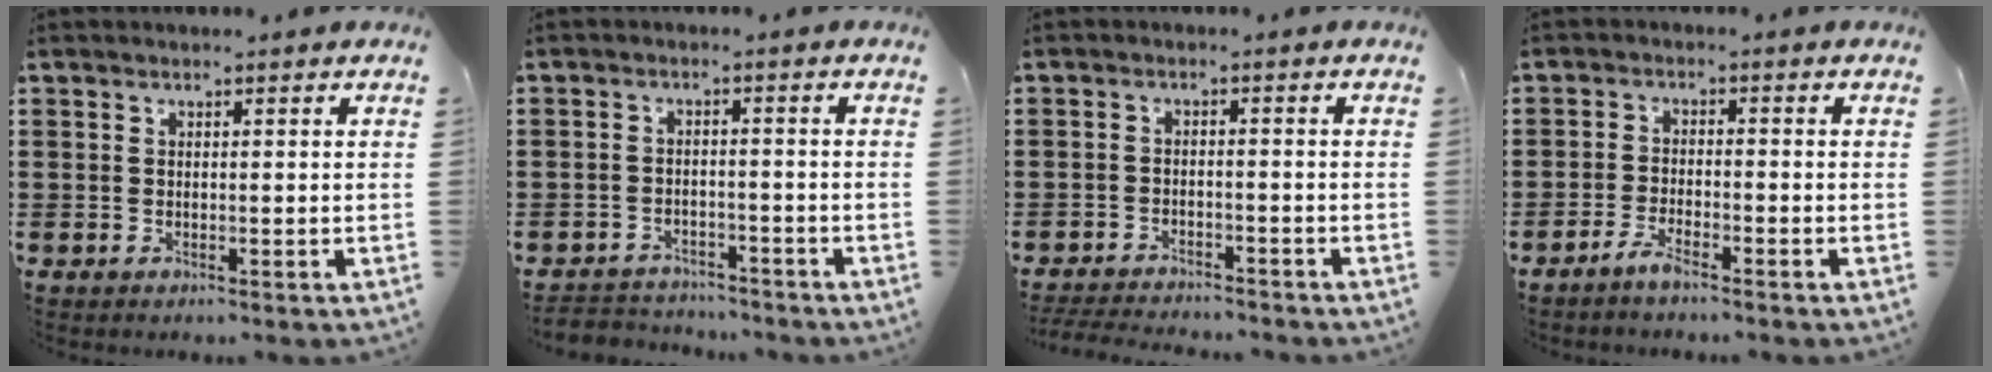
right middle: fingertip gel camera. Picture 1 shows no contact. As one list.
[{"total": 2.9, "force": [-2.8, 0.6, -0.2], "torque": [-0.004, -0.001, -0.062]}, {"total": 3.0, "force": [-3.0, 0.2, 0.3], "torque": [-0.008, 0.000, -0.063]}, {"total": 2.6, "force": [-2.2, 0.1, 1.4], "torque": [-0.038, 0.001, -0.046]}]